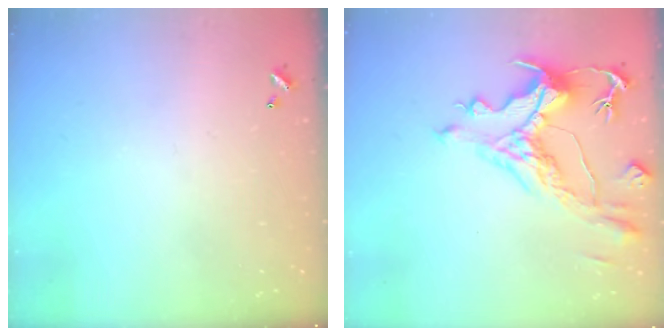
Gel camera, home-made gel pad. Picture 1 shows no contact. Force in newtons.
{"total": 4.6, "press": 4.2, "slide": 1.8}